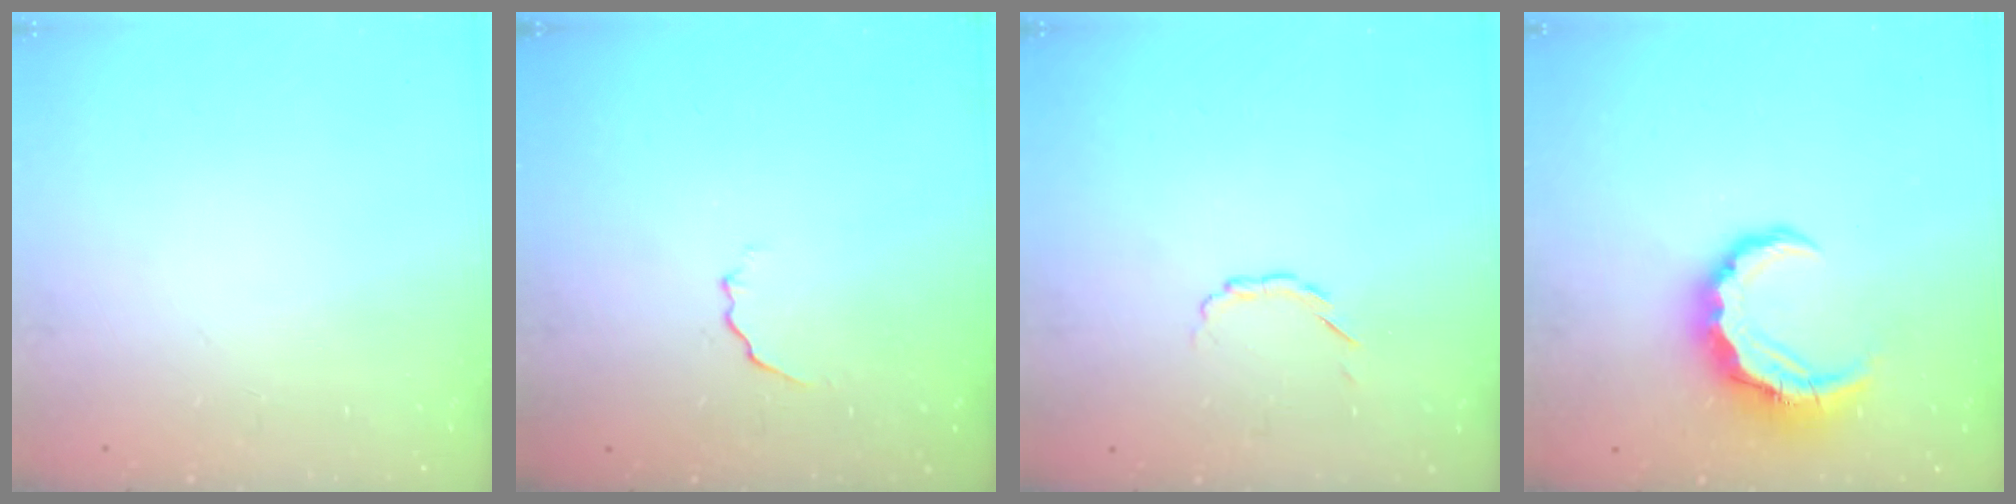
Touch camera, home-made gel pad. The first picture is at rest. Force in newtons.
{"total": 3.0, "press": 2.9, "slide": 0.7}
{"total": 2.3, "press": 2.2, "slide": 0.8}
{"total": 7.5, "press": 7.4, "slide": 1.3}